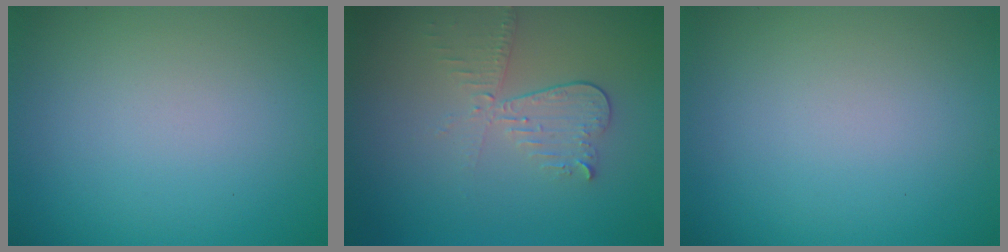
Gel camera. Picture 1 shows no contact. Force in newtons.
{"total": 3.0, "press": 2.7, "slide": 1.4}
{"total": 0.0}